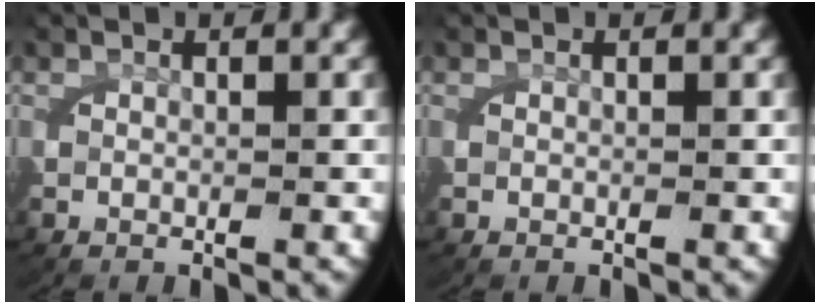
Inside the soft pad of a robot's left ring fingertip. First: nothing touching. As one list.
[{"total": 0.0}]